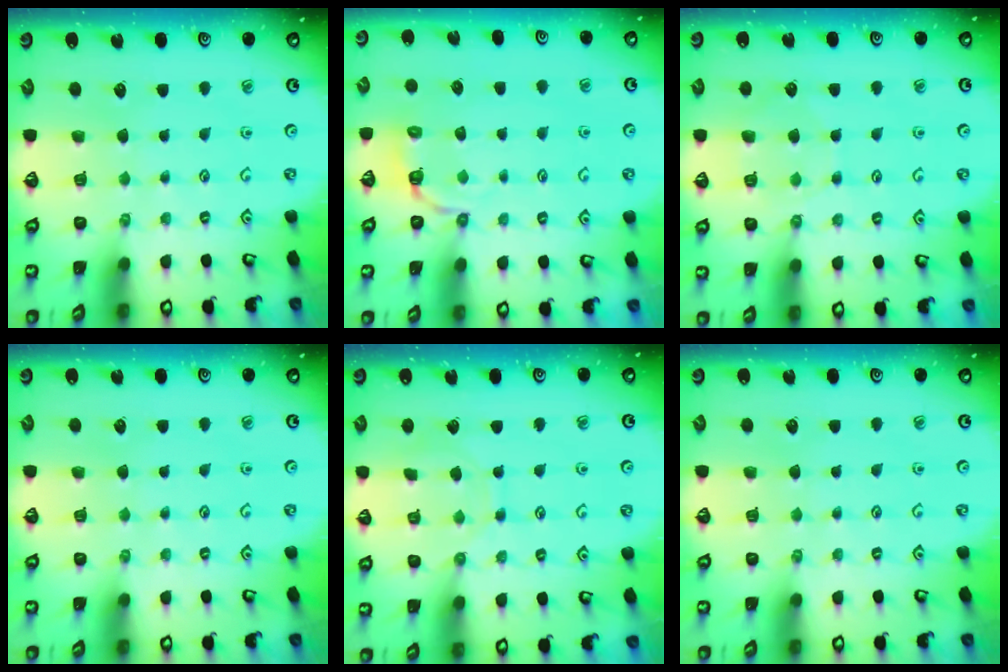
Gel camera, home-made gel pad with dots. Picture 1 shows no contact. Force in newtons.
{"total": 3.3, "press": 1.6, "slide": 2.9}
{"total": 6.4, "press": 6.4, "slide": 0.7}
{"total": 0.0}
{"total": 8.0, "press": 8.0, "slide": 0.6}
{"total": 0.0}